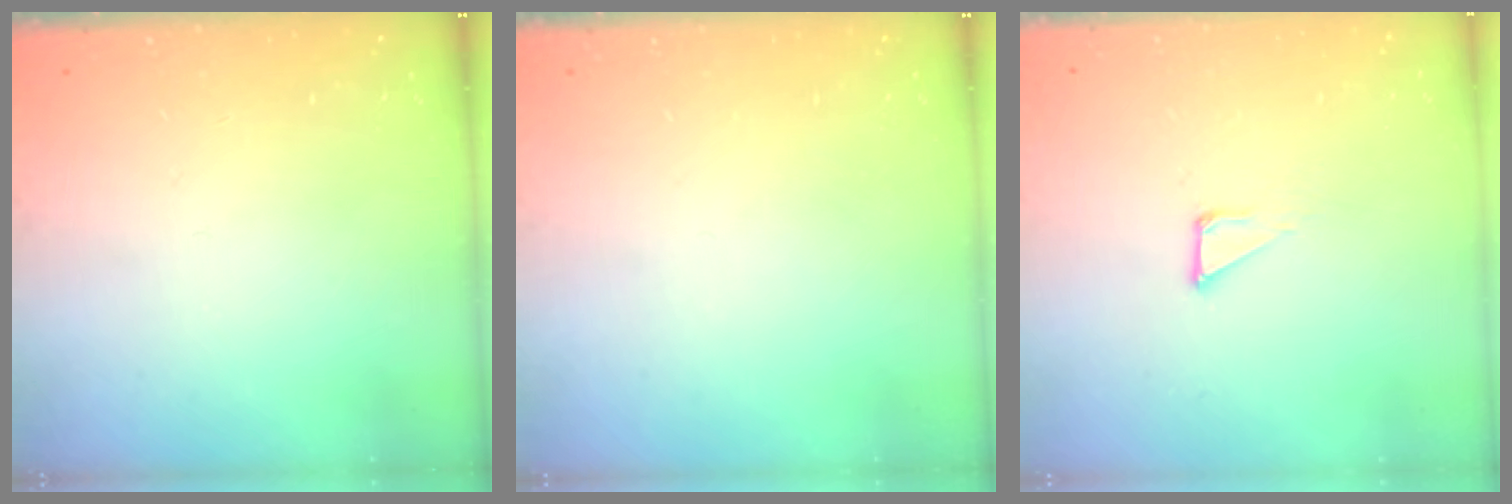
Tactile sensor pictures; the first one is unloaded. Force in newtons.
{"total": 0.0}
{"total": 2.8, "press": 2.8, "slide": 0.1}